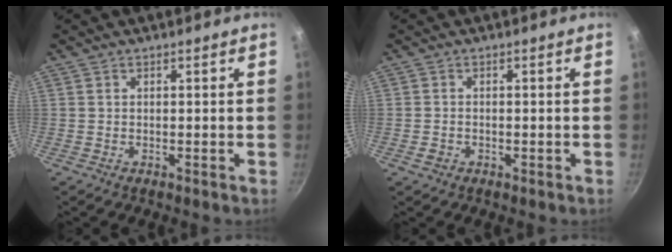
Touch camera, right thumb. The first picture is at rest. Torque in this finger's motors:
{"motor_torque": [0.15, -0.05, -0.01, -0.36, 0.01]}